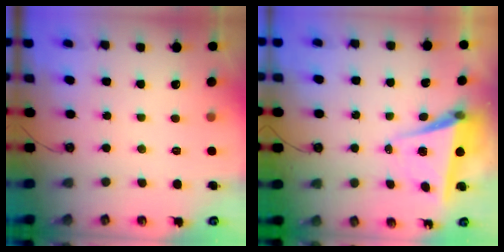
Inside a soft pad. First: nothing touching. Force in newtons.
{"total": 5.9, "press": 4.7, "slide": 3.6}